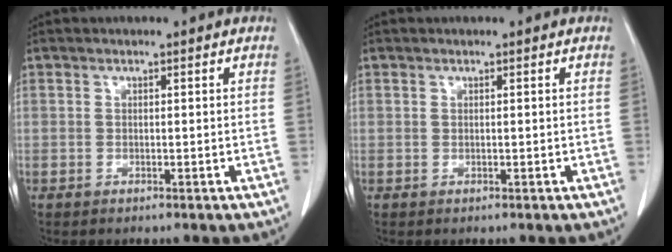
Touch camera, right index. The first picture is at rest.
{"total": 0.0}